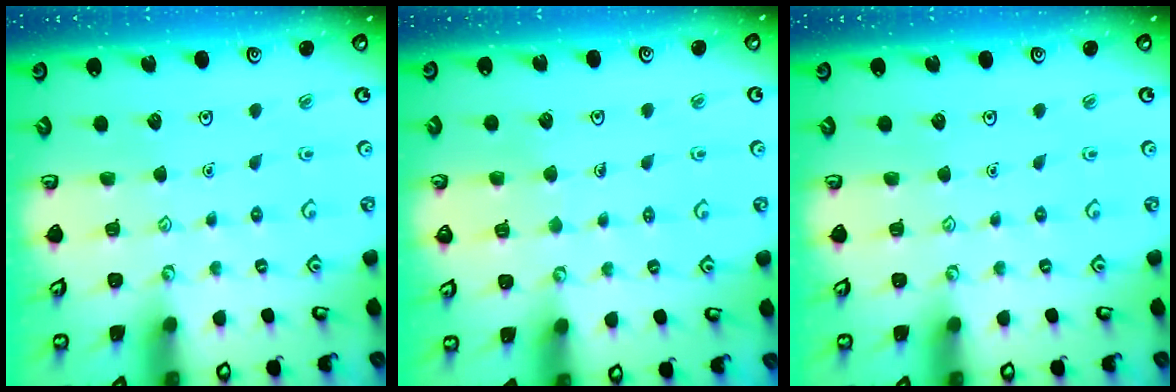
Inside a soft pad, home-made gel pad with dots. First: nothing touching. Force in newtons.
{"total": 4.9, "press": 4.9, "slide": 0.4}
{"total": 0.0}